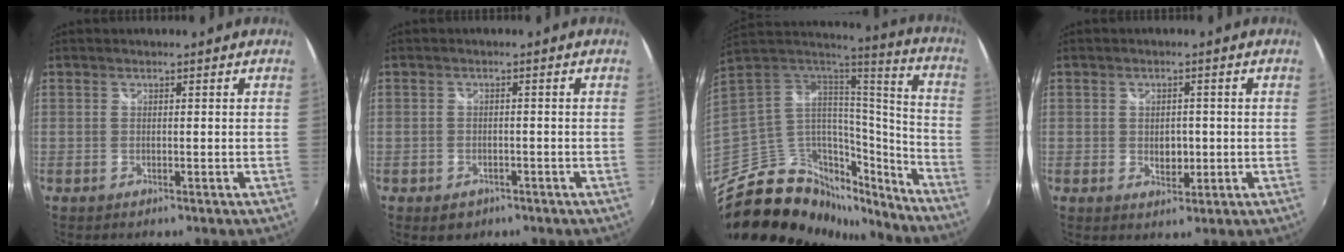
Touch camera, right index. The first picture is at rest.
{"total": 3.4, "force": [-2.0, 2.5, 1.2], "torque": [-0.028, -0.004, -0.026]}
{"total": 24.9, "force": [-18.3, 12.4, 11.5], "torque": [-0.214, 0.028, -0.284]}
{"total": 3.6, "force": [-0.4, 2.7, 2.4], "torque": [-0.036, -0.003, -0.004]}